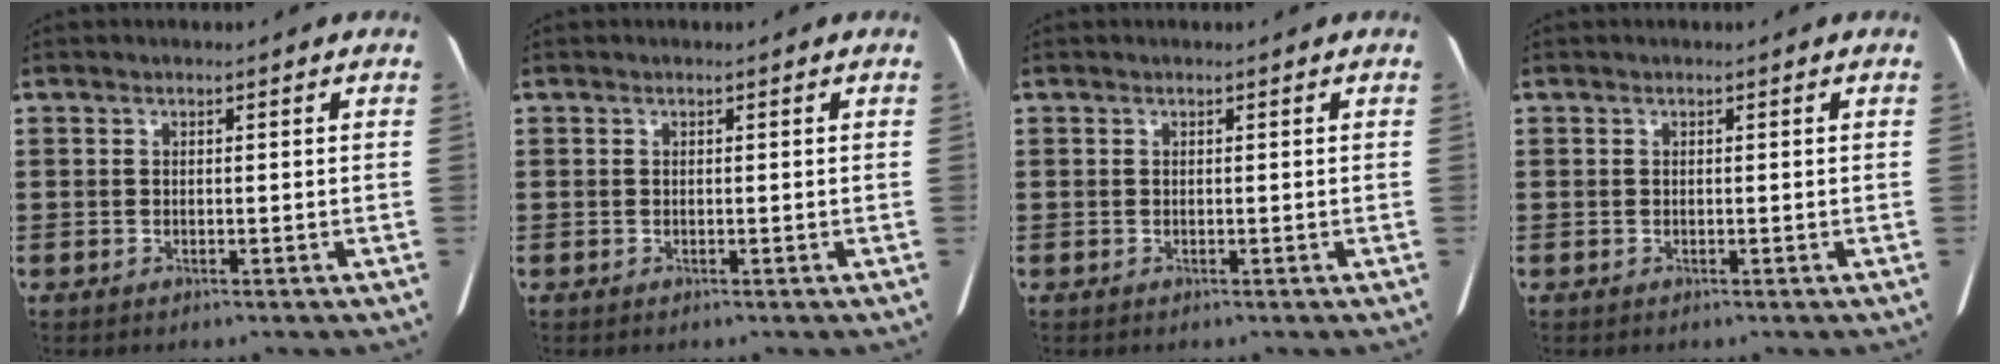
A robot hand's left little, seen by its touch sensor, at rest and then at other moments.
{"total": 0.0}
{"total": 0.0}
{"total": 0.0}